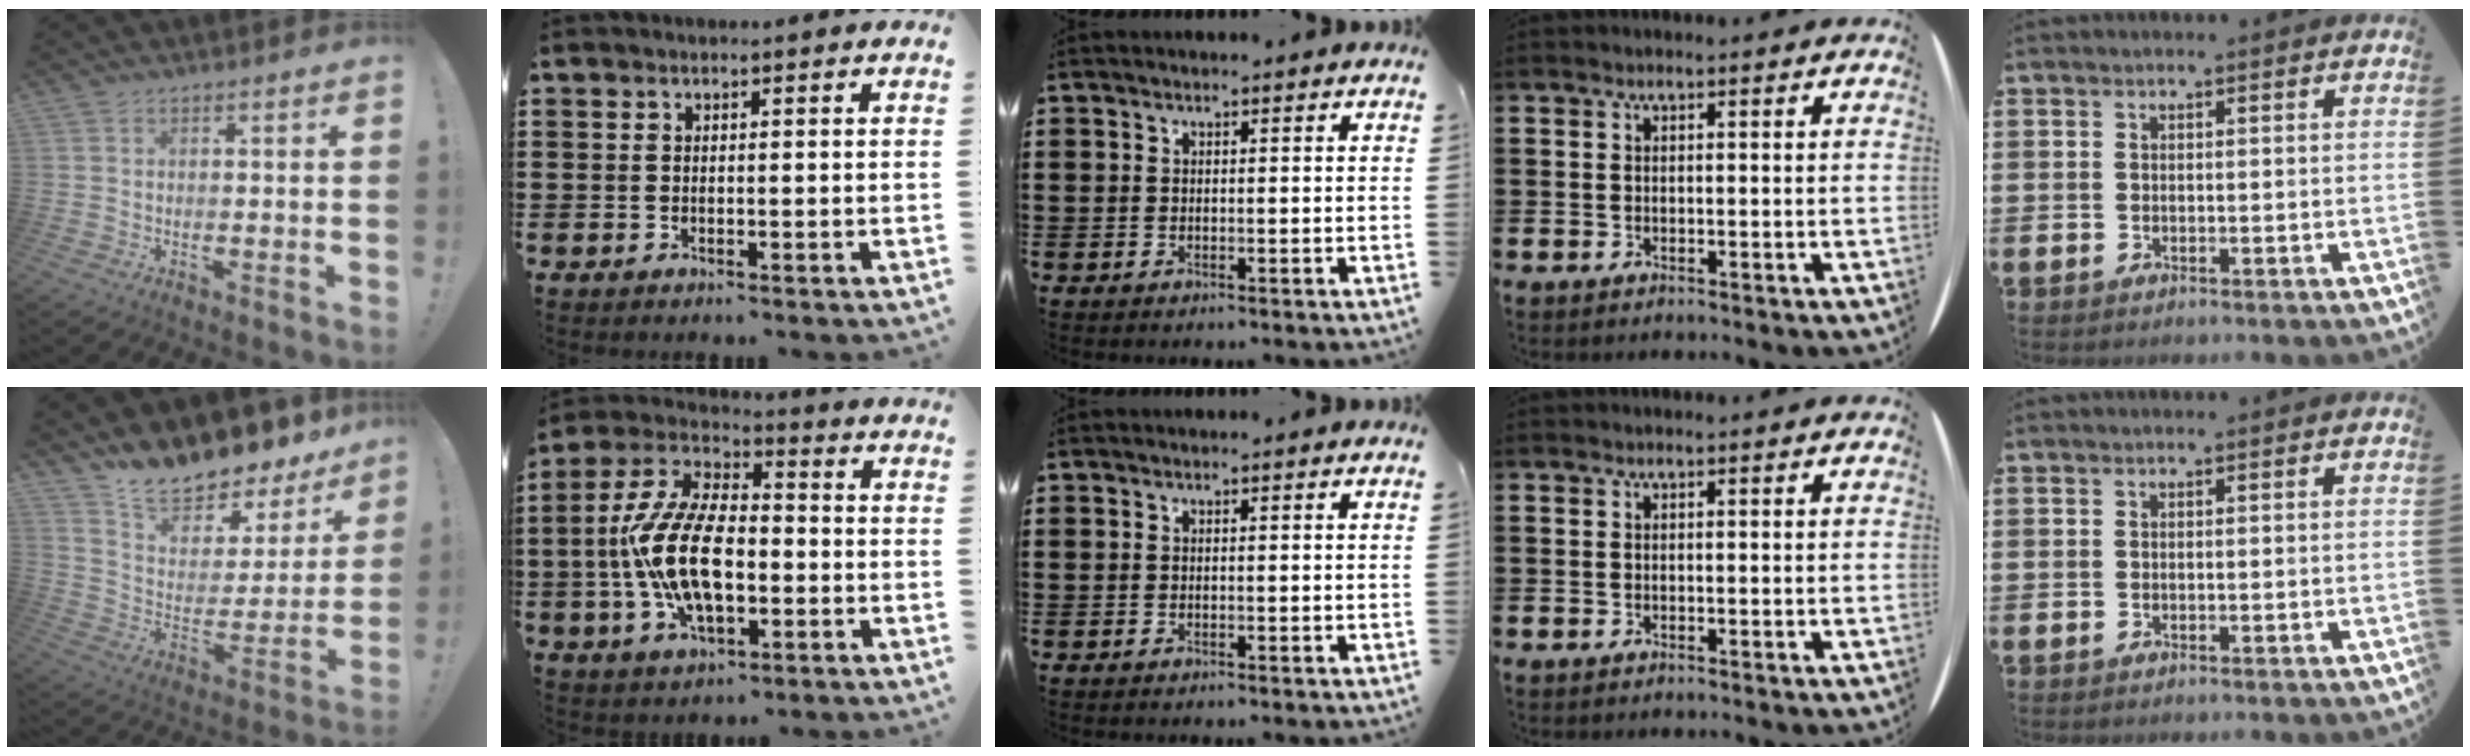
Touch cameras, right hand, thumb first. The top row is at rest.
{"thumb": {"total": 13.2, "force": [12.4, 3.1, 3.2], "torque": [-0.063, -0.119, 0.217]}, "index": {"total": 13.8, "force": [-2.5, 6.9, 11.7], "torque": [-0.273, -0.003, -0.051]}}